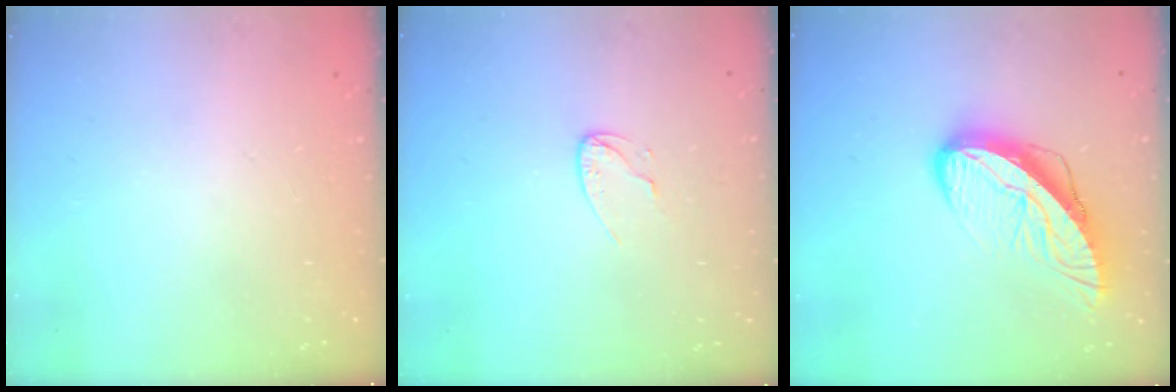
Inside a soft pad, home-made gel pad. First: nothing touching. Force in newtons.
{"total": 4.5, "press": 4.5, "slide": 0.3}
{"total": 12.1, "press": 12.1, "slide": 1.4}